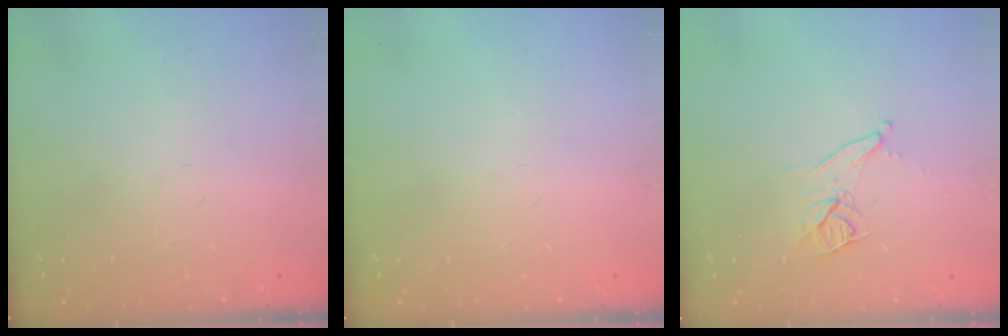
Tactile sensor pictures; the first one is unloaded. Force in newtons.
{"total": 0.0}
{"total": 8.5, "press": 7.8, "slide": 3.3}